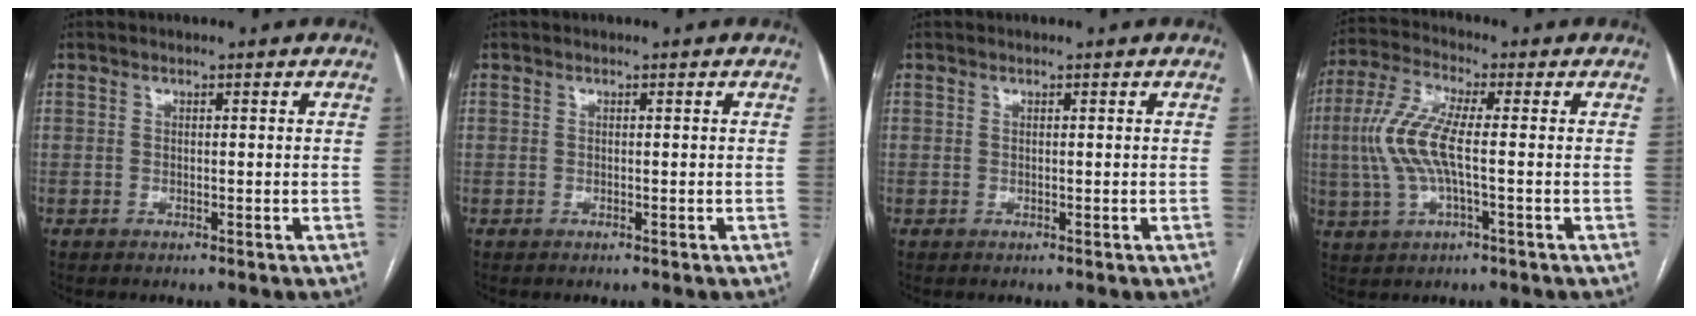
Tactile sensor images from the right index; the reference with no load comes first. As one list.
[{"total": 0.0}, {"total": 0.0}, {"total": 9.4, "force": [-0.4, 2.1, 9.1], "torque": [-0.210, 0.011, -0.011]}]